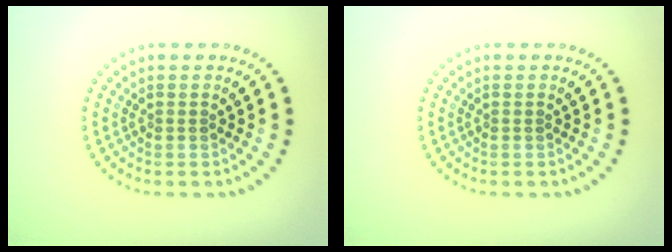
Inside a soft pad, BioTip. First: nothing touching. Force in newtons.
{"total": 0.0}